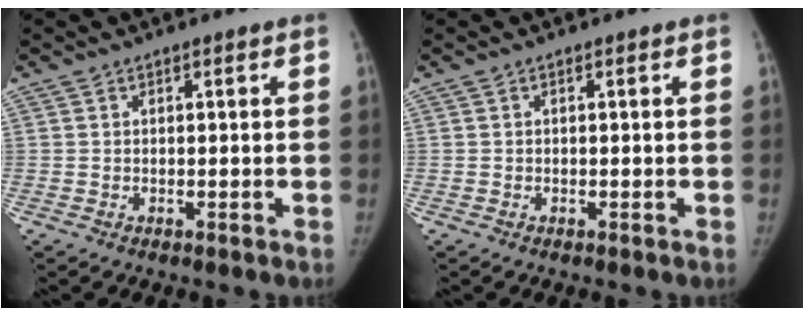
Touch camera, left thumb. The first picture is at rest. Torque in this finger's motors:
{"motor_torque": [0.01, 0.01, 0.02, -0.02, 0.00]}